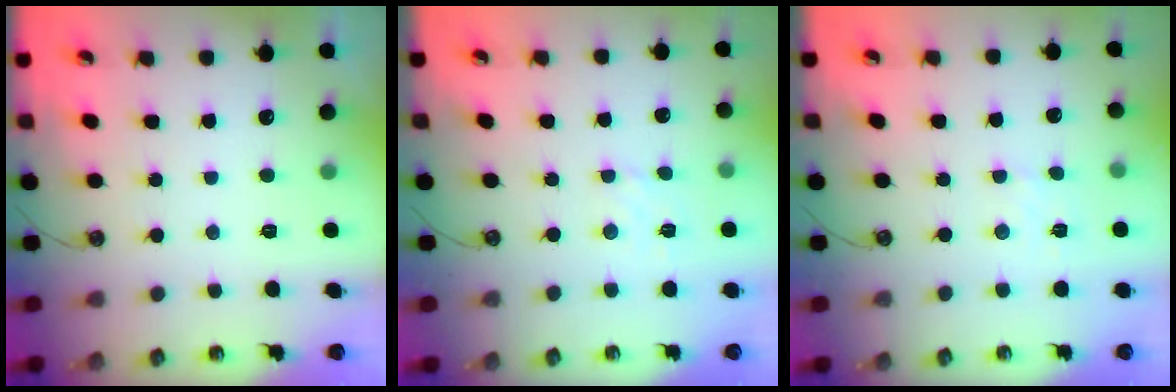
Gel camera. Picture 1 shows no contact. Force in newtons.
{"total": 2.1, "press": 2.1, "slide": 0.5}
{"total": 2.5, "press": 2.5, "slide": 0.4}